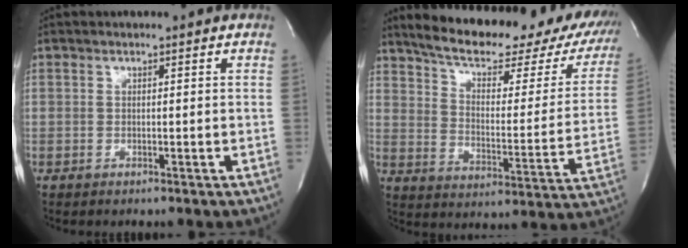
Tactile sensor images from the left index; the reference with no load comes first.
{"total": 27.1, "force": [21.9, 8.3, 13.6], "torque": [-0.201, -0.009, 0.274]}